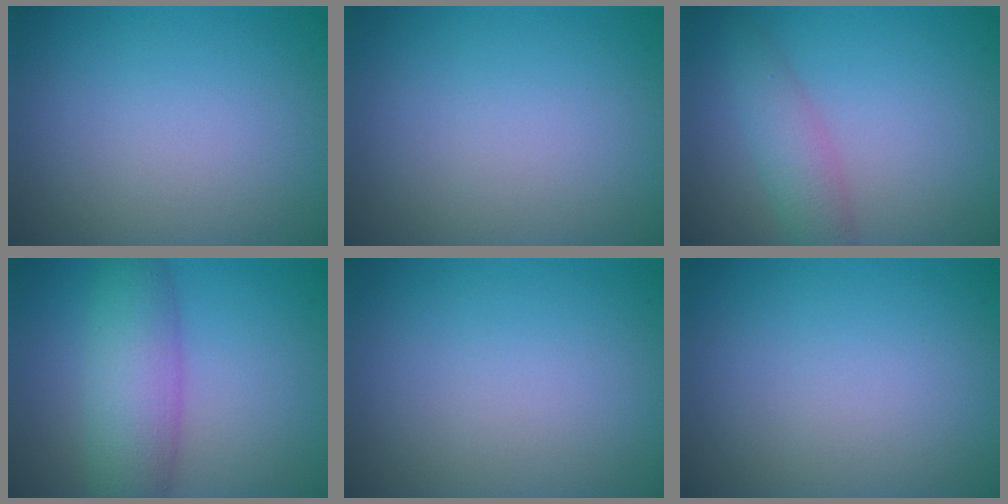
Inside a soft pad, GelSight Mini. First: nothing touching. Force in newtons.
{"total": 0.0}
{"total": 2.8, "press": 2.8, "slide": 0.2}
{"total": 6.2, "press": 6.2, "slide": 0.2}
{"total": 0.0}
{"total": 0.0}